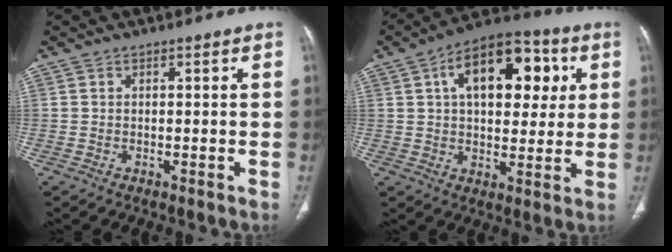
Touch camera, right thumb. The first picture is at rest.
{"total": 18.2, "force": [5.3, 10.2, 14.1], "torque": [-0.167, 0.011, 0.075]}